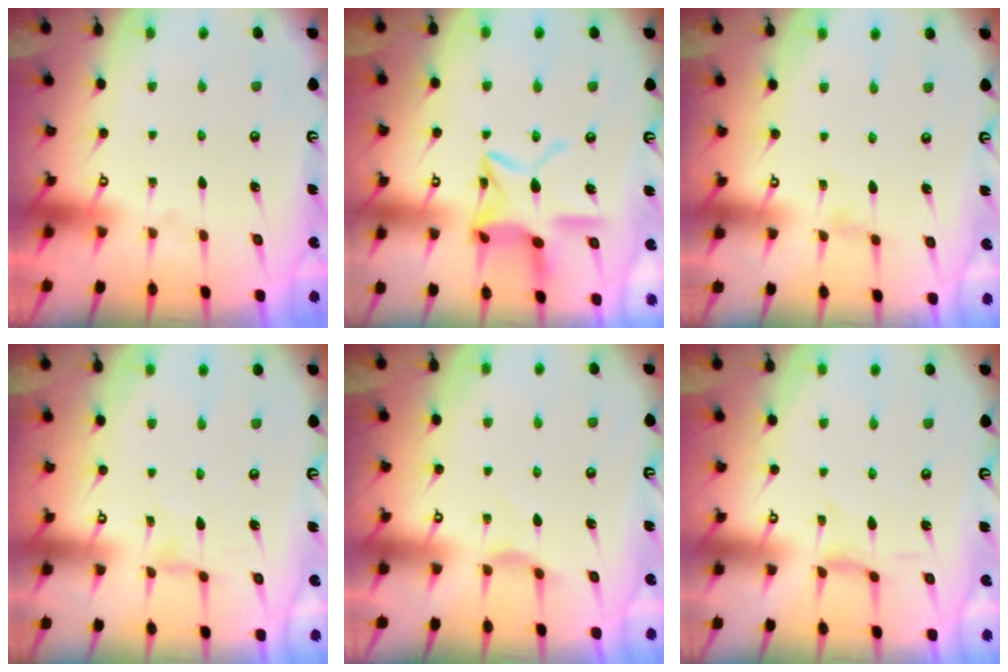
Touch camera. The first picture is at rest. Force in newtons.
{"total": 15.0, "press": 15.0, "slide": 1.3}
{"total": 0.0}
{"total": 0.6, "press": 0.6, "slide": 0.2}
{"total": 4.4, "press": 4.3, "slide": 0.5}
{"total": 1.8, "press": 1.8, "slide": 0.3}